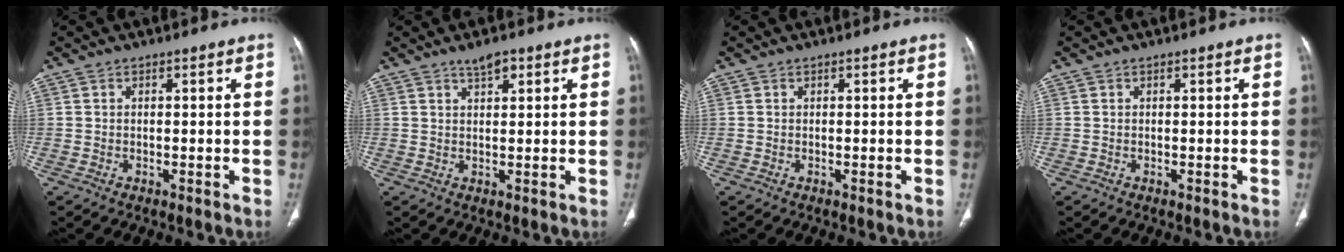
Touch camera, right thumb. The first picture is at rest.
{"total": 2.8, "force": [1.8, 0.9, 1.9], "torque": [-0.029, -0.010, 0.030]}
{"total": 0.0}
{"total": 0.0}